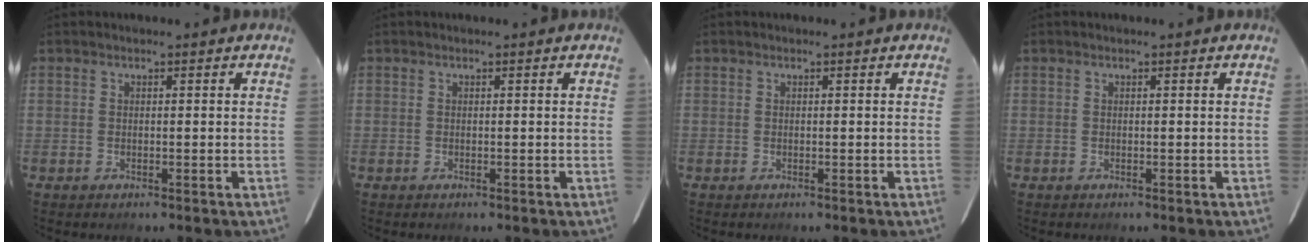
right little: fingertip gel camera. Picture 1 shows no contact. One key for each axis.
{"total": 0.0}
{"total": 0.0}
{"total": 0.0}